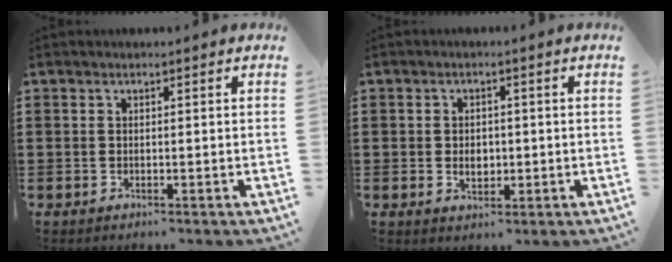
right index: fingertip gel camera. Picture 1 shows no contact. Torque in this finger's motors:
{"motor_torque": [0.81, 1.33, 0.05, 0.07]}